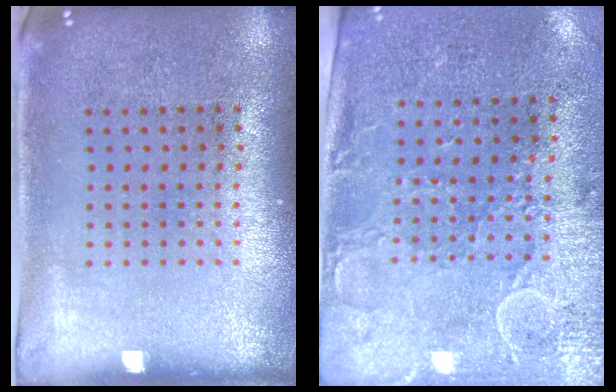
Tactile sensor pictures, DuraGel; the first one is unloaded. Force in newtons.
{"total": 2.9, "press": 2.5, "slide": 1.6}